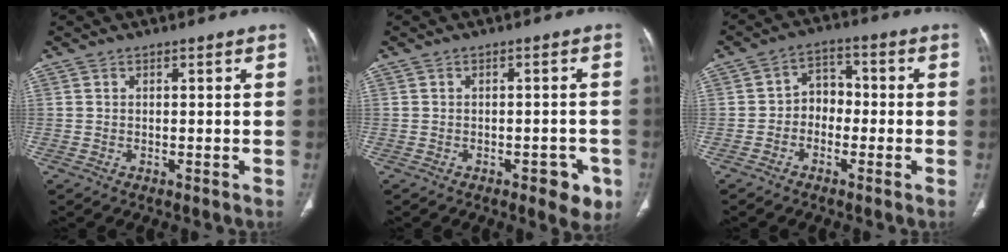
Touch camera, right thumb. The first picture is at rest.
{"total": 5.1, "force": [-2.4, 2.5, 3.8], "torque": [-0.023, 0.008, -0.026]}
{"total": 5.2, "force": [-1.4, 4.1, 2.8], "torque": [-0.016, 0.029, -0.038]}